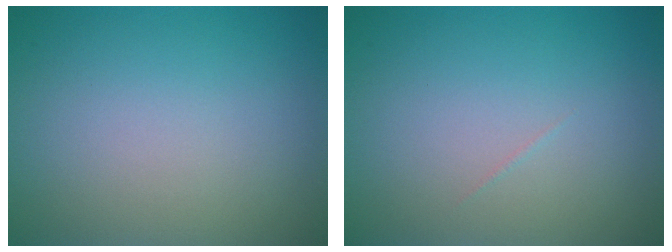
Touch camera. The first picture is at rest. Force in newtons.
{"total": 0.0}